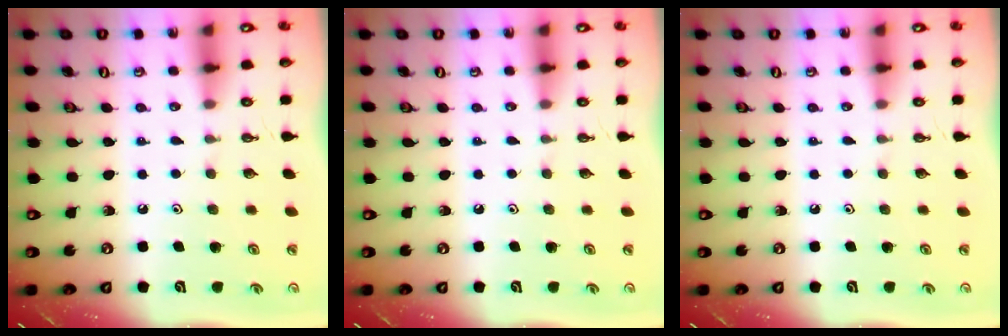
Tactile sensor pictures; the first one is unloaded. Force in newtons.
{"total": 0.0}
{"total": 0.0}